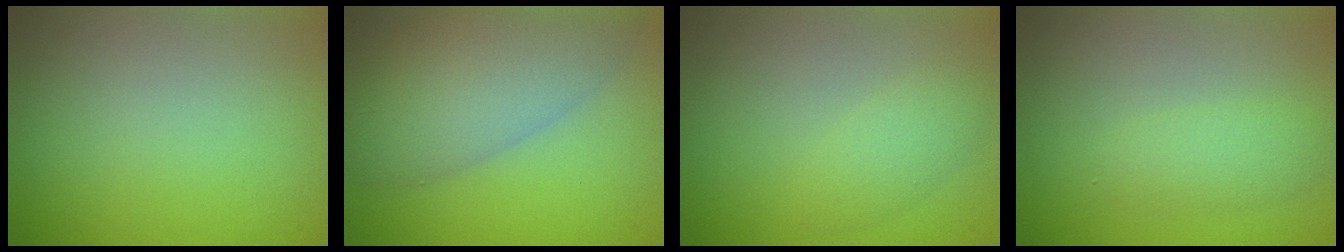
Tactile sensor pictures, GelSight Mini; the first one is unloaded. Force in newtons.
{"total": 8.1, "press": 8.1, "slide": 0.5}
{"total": 1.9, "press": 1.9, "slide": 0.1}
{"total": 2.0, "press": 2.0, "slide": 0.1}